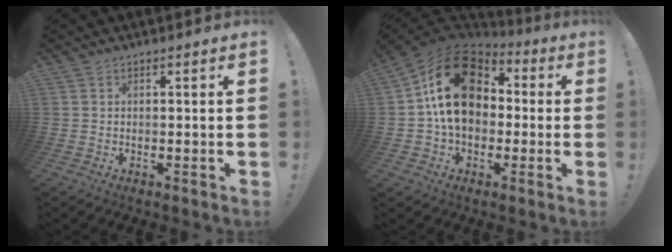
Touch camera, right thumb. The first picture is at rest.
{"total": 21.3, "force": [3.6, 15.4, 14.2], "torque": [-0.233, 0.015, 0.067]}